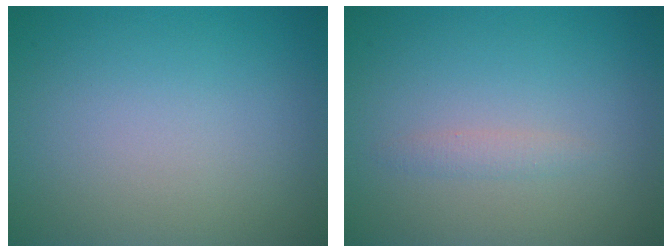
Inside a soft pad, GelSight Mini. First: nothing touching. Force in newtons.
{"total": 0.9, "press": 0.9, "slide": 0.0}